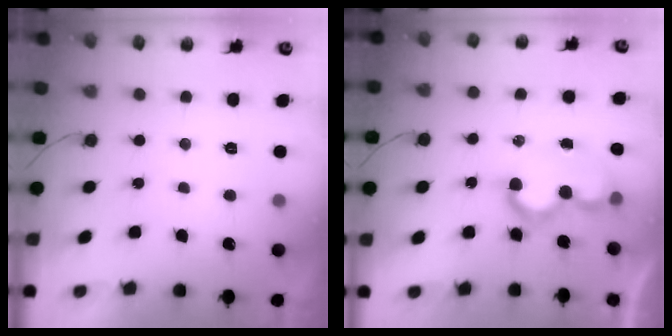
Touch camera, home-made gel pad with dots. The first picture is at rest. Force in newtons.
{"total": 7.7, "press": 7.7, "slide": 0.7}